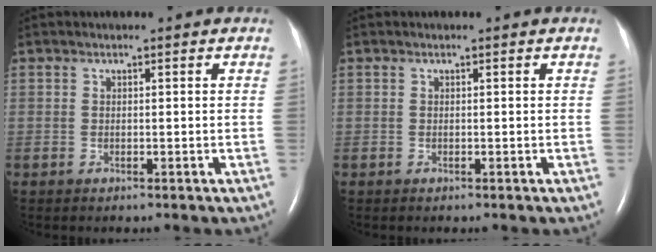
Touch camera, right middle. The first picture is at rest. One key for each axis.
{"total": 0.0}